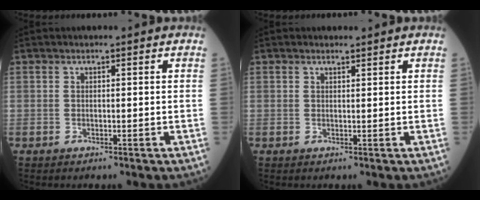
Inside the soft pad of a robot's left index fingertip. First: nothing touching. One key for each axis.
{"total": 0.6, "fx": 0.6, "fy": 0.1, "fz": 0.1, "tx": -0.009, "ty": -0.003, "tz": 0.008}